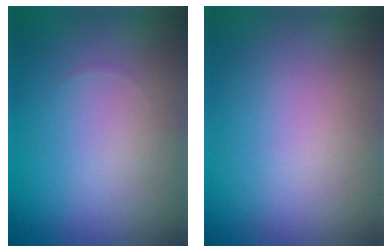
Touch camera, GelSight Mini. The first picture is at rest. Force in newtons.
{"total": 0.0}